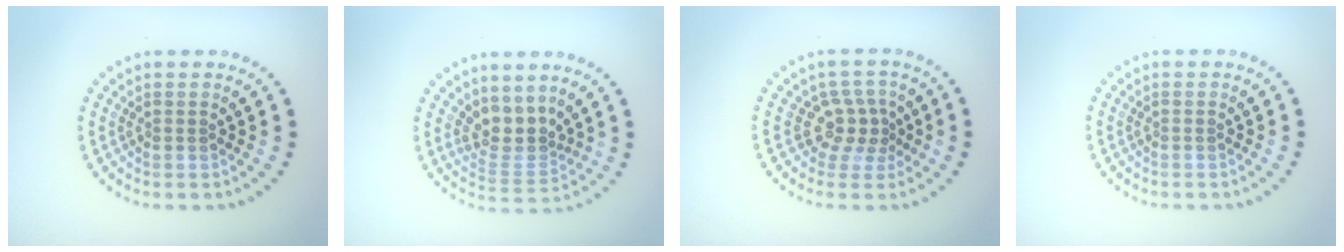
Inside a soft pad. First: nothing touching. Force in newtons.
{"total": 3.5, "press": 2.5, "slide": 2.4}
{"total": 2.8, "press": 2.1, "slide": 1.9}
{"total": 0.0}